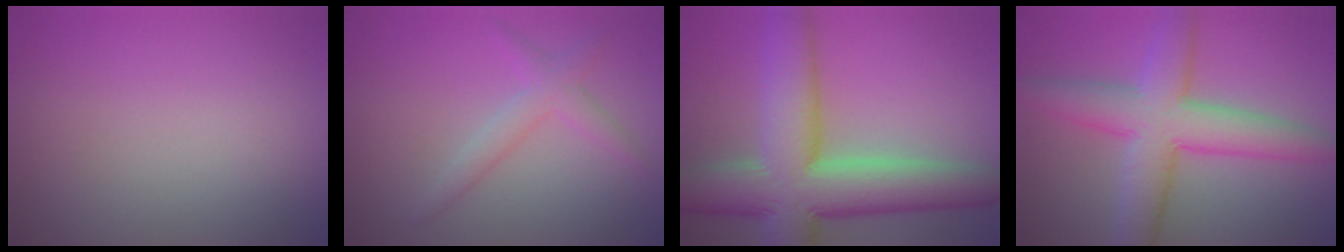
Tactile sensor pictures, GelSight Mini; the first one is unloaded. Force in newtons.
{"total": 2.1, "press": 2.1, "slide": 0.1}
{"total": 11.8, "press": 11.8, "slide": 1.0}
{"total": 6.1, "press": 6.1, "slide": 0.4}